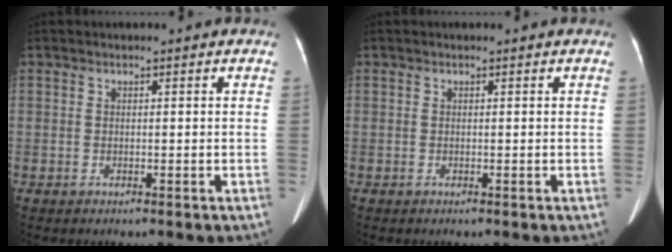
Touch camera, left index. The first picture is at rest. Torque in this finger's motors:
{"motor_torque": [0.08, 0.00, -0.02, -0.01]}